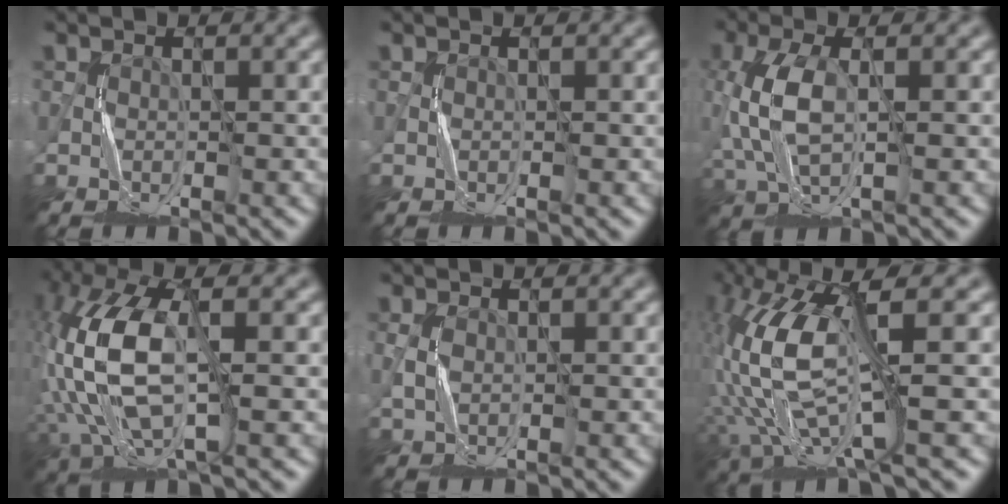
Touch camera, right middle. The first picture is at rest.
{"total": 0.0}
{"total": 5.6, "force": [-0.1, 2.8, 4.9], "torque": [-0.138, 0.003, 0.002]}
{"total": 10.0, "force": [0.1, 4.4, 9.0], "torque": [-0.207, 0.009, -0.002]}
{"total": 1.0, "force": [-0.1, 0.7, 0.7], "torque": [-0.022, -0.001, 0.004]}
{"total": 10.6, "force": [0.8, 3.5, 9.9], "torque": [-0.234, -0.004, 0.022]}